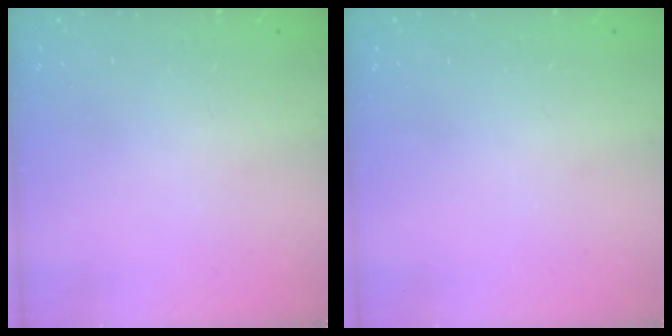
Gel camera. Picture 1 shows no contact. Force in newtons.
{"total": 0.0}